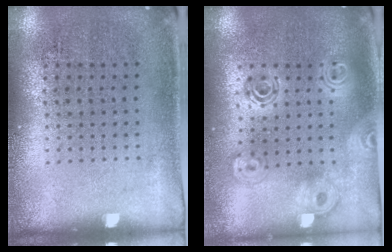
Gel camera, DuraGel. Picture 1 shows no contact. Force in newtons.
{"total": 1.8, "press": 1.6, "slide": 0.9}